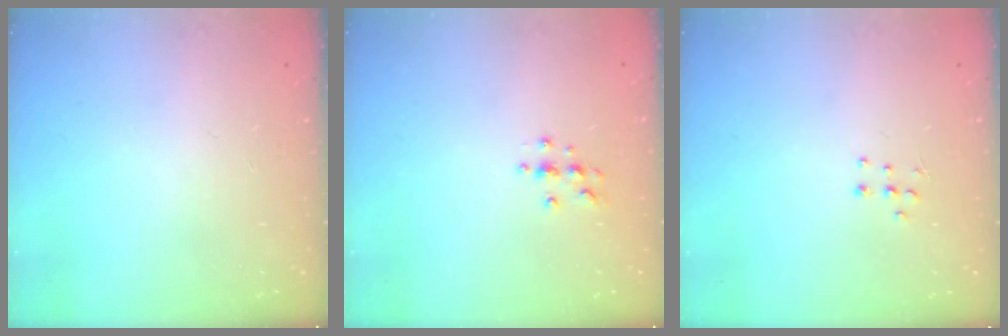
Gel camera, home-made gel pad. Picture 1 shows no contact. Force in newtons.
{"total": 4.2, "press": 4.2, "slide": 0.5}
{"total": 4.6, "press": 4.5, "slide": 0.7}